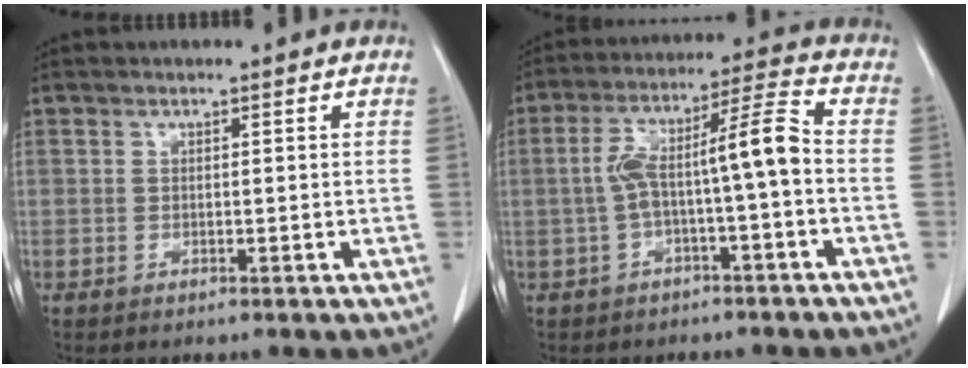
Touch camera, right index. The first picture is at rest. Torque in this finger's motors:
{"motor_torque": [0.79, 0.06, 0.29, 0.11]}